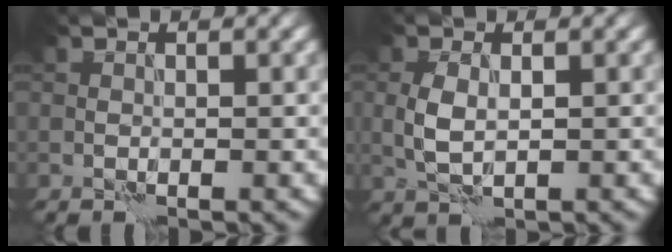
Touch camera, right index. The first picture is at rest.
{"total": 2.4, "force": [0.2, 1.4, 1.9], "torque": [-0.050, -0.001, 0.008]}